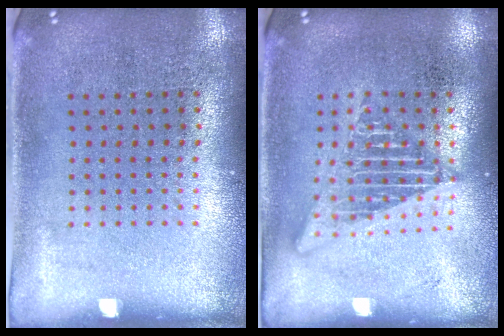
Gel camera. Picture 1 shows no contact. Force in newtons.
{"total": 2.4, "press": 2.4, "slide": 0.2}